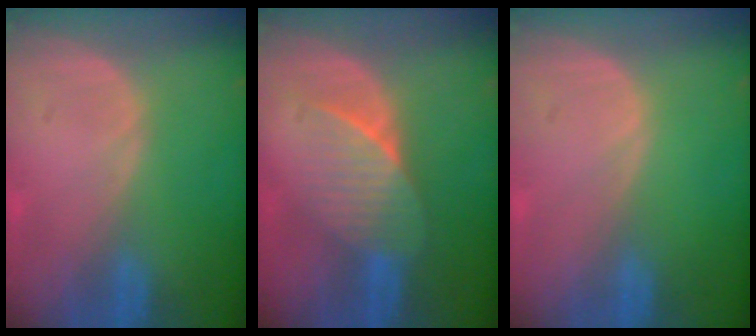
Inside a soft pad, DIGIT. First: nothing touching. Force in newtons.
{"total": 6.6, "press": 6.1, "slide": 2.5}
{"total": 0.0}